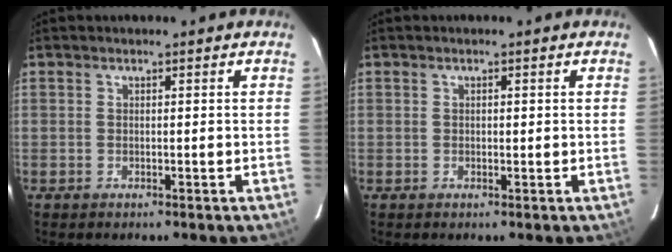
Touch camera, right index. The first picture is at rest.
{"total": 0.6, "force": [0.1, 0.2, 0.5], "torque": [-0.008, 0.000, 0.003]}